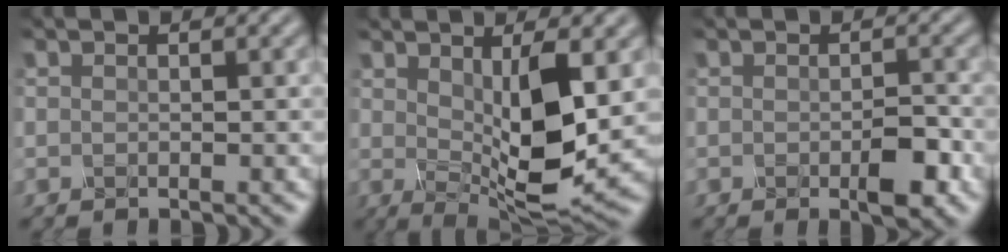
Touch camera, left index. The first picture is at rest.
{"total": 6.4, "force": [0.7, 1.9, 6.0], "torque": [-0.107, -0.012, 0.023]}
{"total": 3.0, "force": [-1.5, 0.8, 2.5], "torque": [-0.047, 0.000, -0.019]}